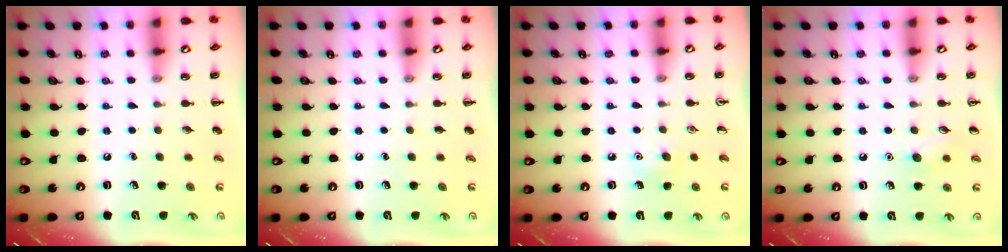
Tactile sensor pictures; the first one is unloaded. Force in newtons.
{"total": 0.0}
{"total": 5.5, "press": 5.3, "slide": 1.5}
{"total": 6.5, "press": 6.2, "slide": 1.8}